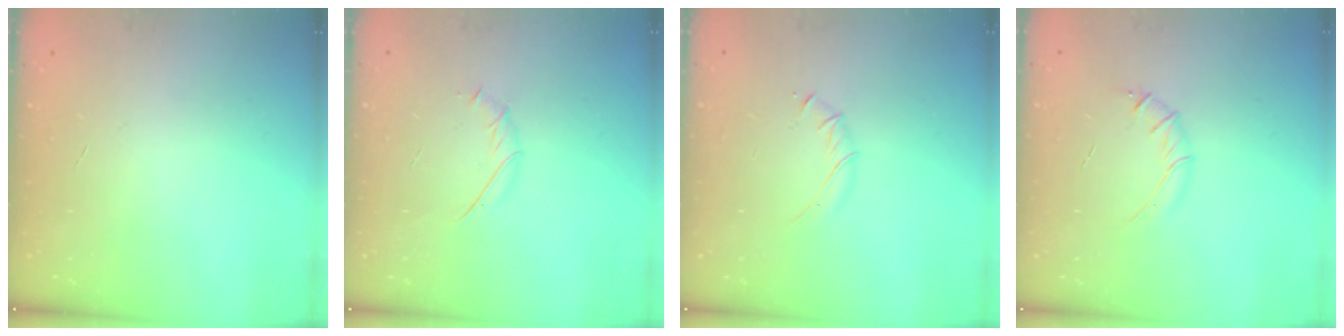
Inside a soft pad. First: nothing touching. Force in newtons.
{"total": 2.7, "press": 2.6, "slide": 0.8}
{"total": 3.2, "press": 3.1, "slide": 0.7}
{"total": 3.7, "press": 3.5, "slide": 1.0}